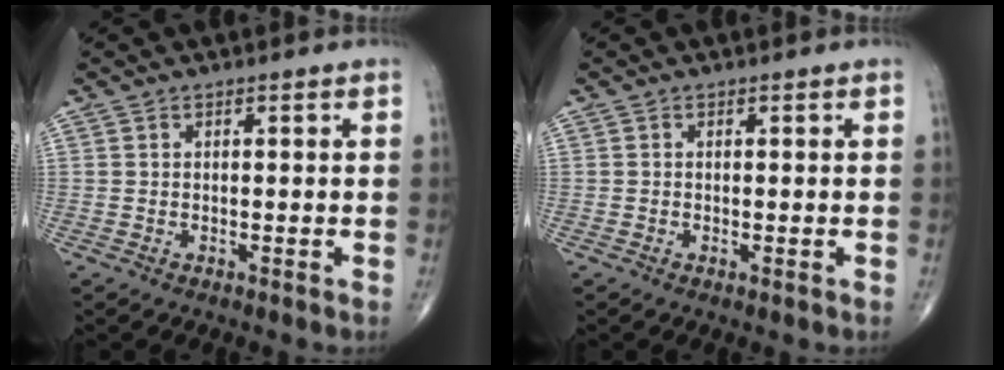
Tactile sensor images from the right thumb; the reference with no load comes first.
{"total": 0.5, "force": [-0.1, 0.1, 0.5], "torque": [-0.012, -0.003, -0.003]}